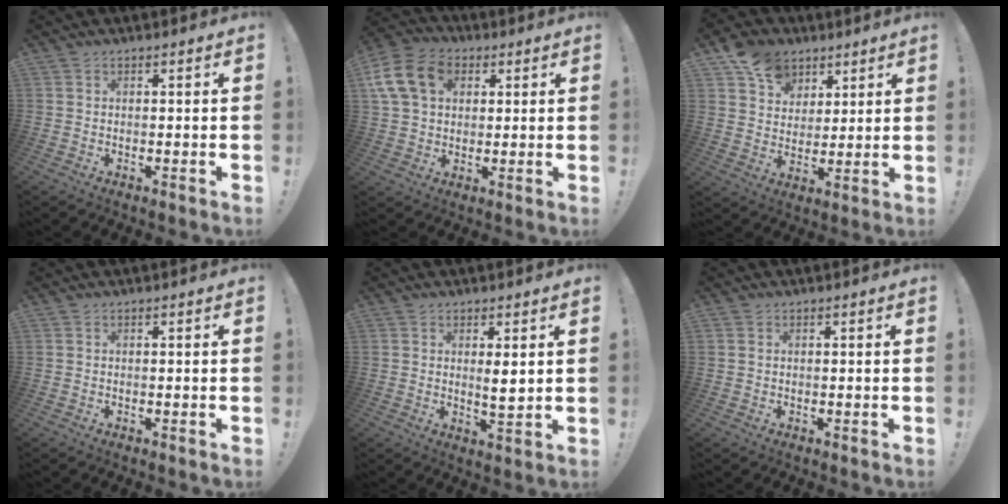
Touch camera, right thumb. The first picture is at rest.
{"total": 15.5, "force": [4.6, 11.8, 8.9], "torque": [-0.156, -0.006, 0.090]}
{"total": 12.5, "force": [6.9, 9.5, 4.4], "torque": [-0.064, -0.036, 0.136]}
{"total": 0.0}
{"total": 4.0, "force": [1.3, 0.5, 3.7], "torque": [-0.051, -0.019, 0.018]}
{"total": 0.6, "force": [0.2, 0.5, 0.1], "torque": [-0.008, 0.004, 0.006]}